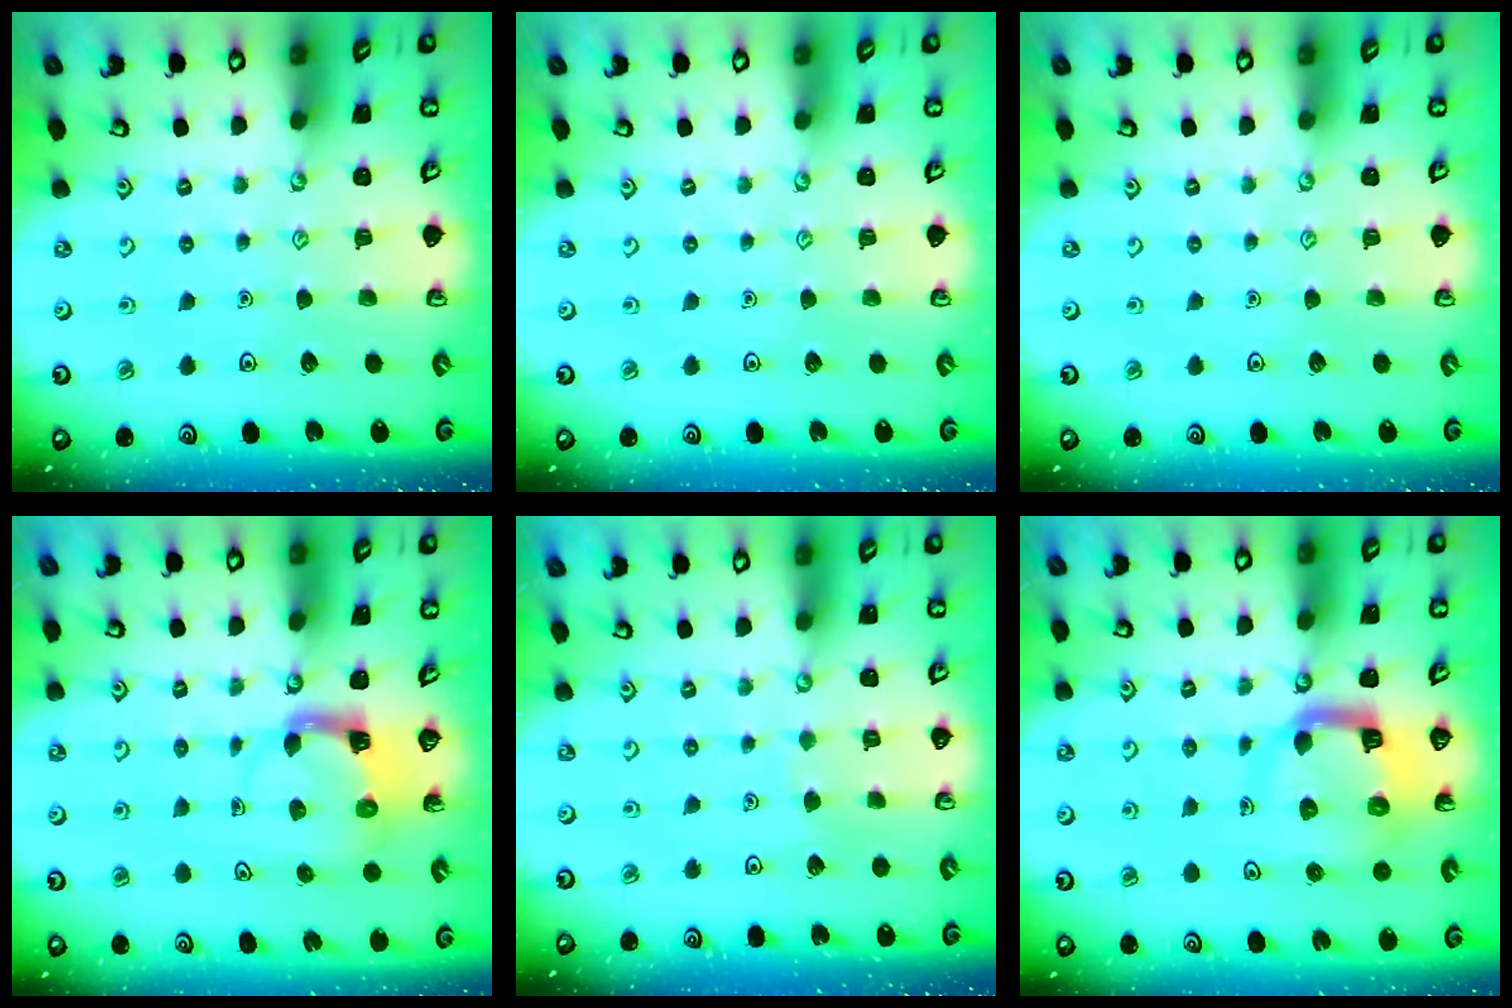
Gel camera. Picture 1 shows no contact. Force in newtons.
{"total": 0.0}
{"total": 0.0}
{"total": 3.7, "press": 3.7, "slide": 0.6}
{"total": 2.7, "press": 2.7, "slide": 0.1}
{"total": 10.0, "press": 9.9, "slide": 1.2}